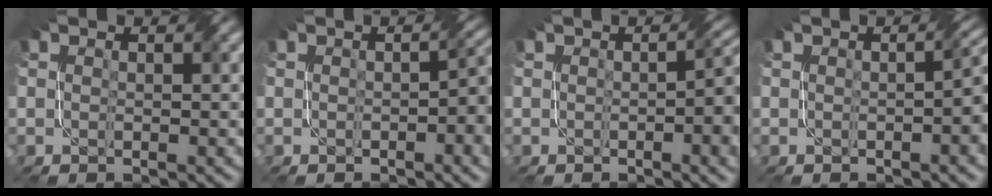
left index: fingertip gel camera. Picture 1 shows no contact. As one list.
[{"total": 3.3, "force": [-0.4, 0.8, 3.2], "torque": [-0.043, 0.005, -0.004]}, {"total": 5.1, "force": [-0.4, 1.6, 4.8], "torque": [-0.046, 0.003, 0.000]}, {"total": 3.7, "force": [-0.3, 1.2, 3.5], "torque": [-0.029, 0.011, 0.000]}]